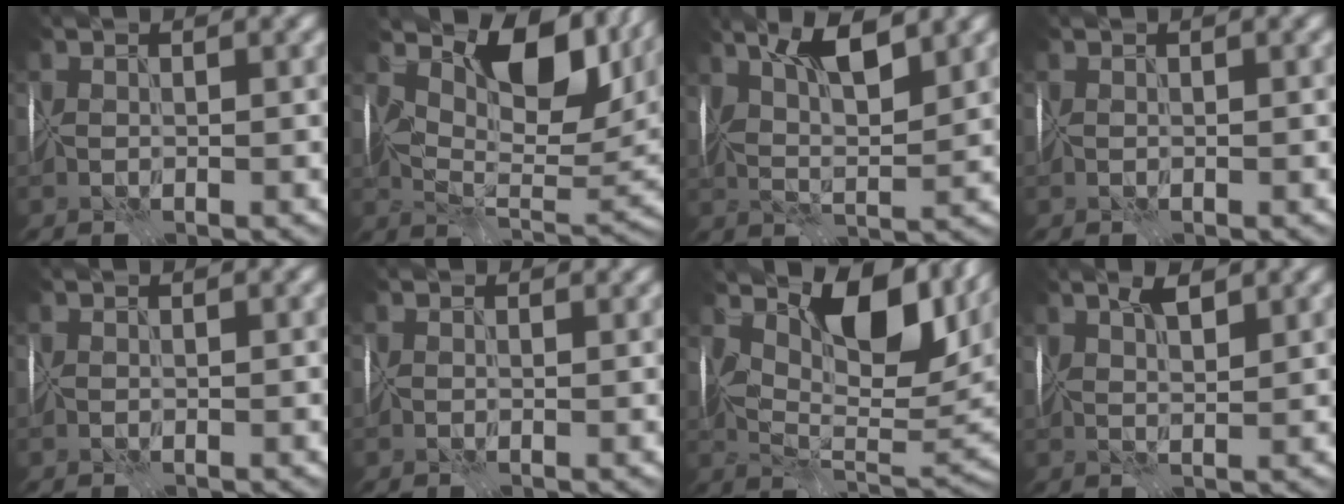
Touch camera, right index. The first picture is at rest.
{"total": 10.9, "force": [4.7, 5.5, 8.2], "torque": [-0.129, -0.007, 0.086]}
{"total": 6.5, "force": [3.2, 2.0, 5.3], "torque": [-0.095, 0.007, 0.054]}
{"total": 0.6, "force": [0.3, 0.0, 0.5], "torque": [-0.004, 0.006, 0.005]}
{"total": 0.0}
{"total": 1.0, "force": [0.6, 0.7, 0.3], "torque": [0.001, 0.000, 0.004]}
{"total": 12.0, "force": [4.9, 5.6, 9.4], "torque": [-0.157, -0.003, 0.090]}
{"total": 2.6, "force": [1.7, 0.5, 2.0], "torque": [-0.035, 0.003, 0.028]}